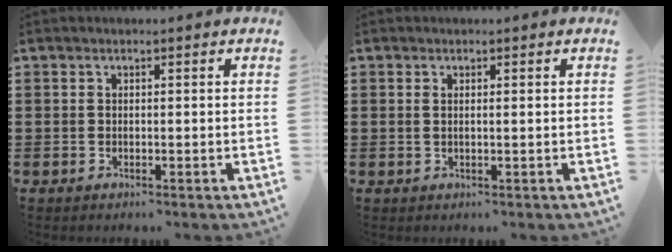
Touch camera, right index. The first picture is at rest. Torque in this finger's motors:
{"motor_torque": [-0.27, 0.33, -0.06, -0.01]}